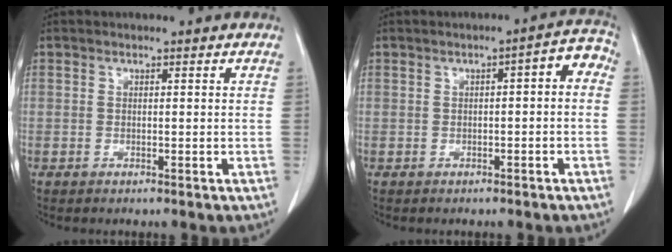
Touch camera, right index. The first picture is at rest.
{"total": 4.0, "force": [0.0, 1.3, 3.8], "torque": [-0.044, 0.026, -0.005]}